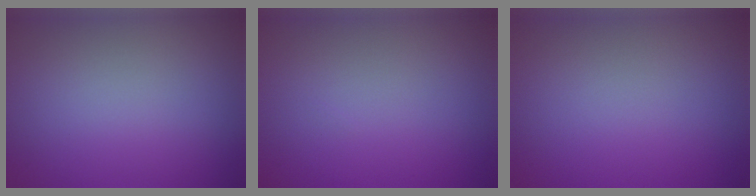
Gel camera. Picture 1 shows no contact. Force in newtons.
{"total": 0.0}
{"total": 0.0}